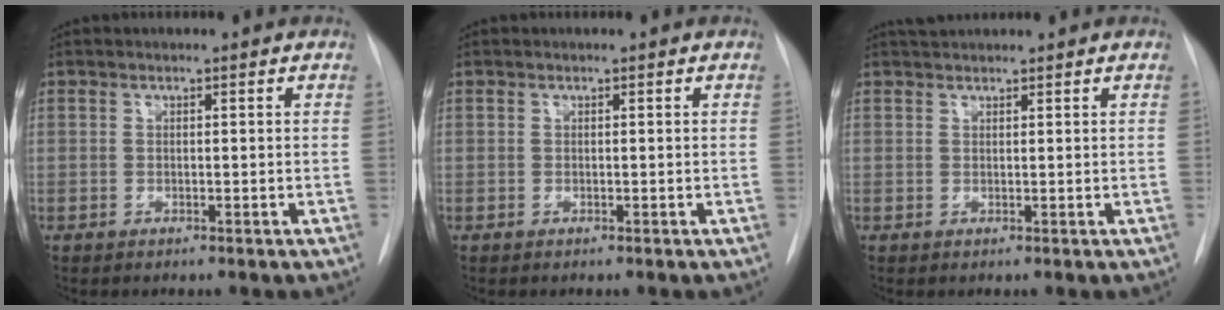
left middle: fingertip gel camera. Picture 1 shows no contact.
{"total": 0.0}
{"total": 2.4, "force": [2.3, 0.4, 0.6], "torque": [-0.012, 0.024, 0.041]}